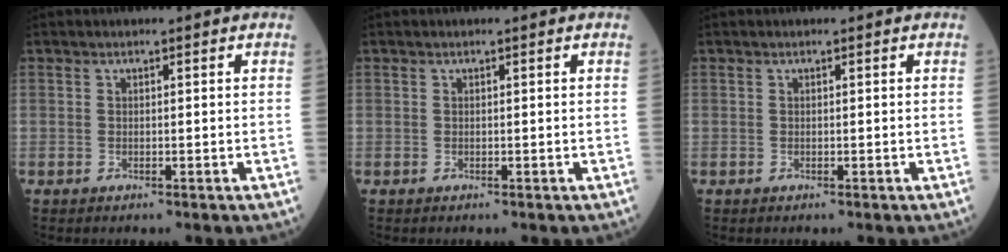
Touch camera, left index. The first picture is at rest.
{"total": 0.0}
{"total": 0.0}